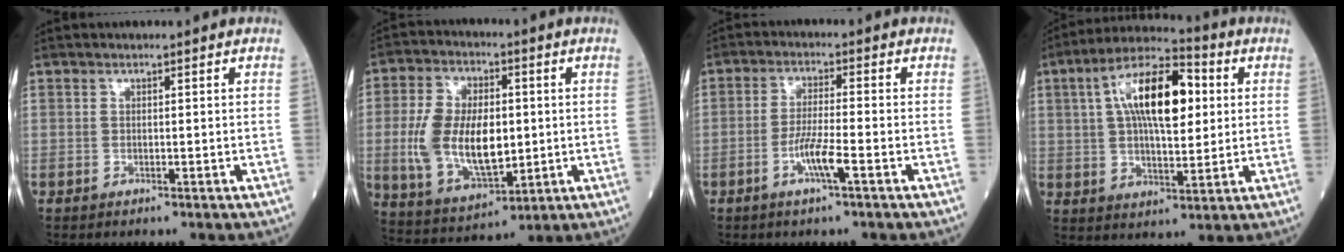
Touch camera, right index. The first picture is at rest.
{"total": 14.8, "force": [-0.5, 7.4, 12.8], "torque": [-0.259, 0.005, 0.003]}
{"total": 5.4, "force": [-2.3, 0.1, 4.9], "torque": [-0.096, -0.006, -0.046]}
{"total": 14.6, "force": [3.3, 5.2, 13.2], "torque": [-0.239, 0.030, 0.052]}